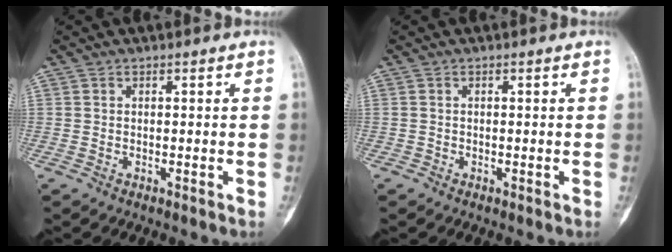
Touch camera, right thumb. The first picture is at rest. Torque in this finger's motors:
{"motor_torque": [0.14, 0.17, 0.03, 0.48, 0.00]}